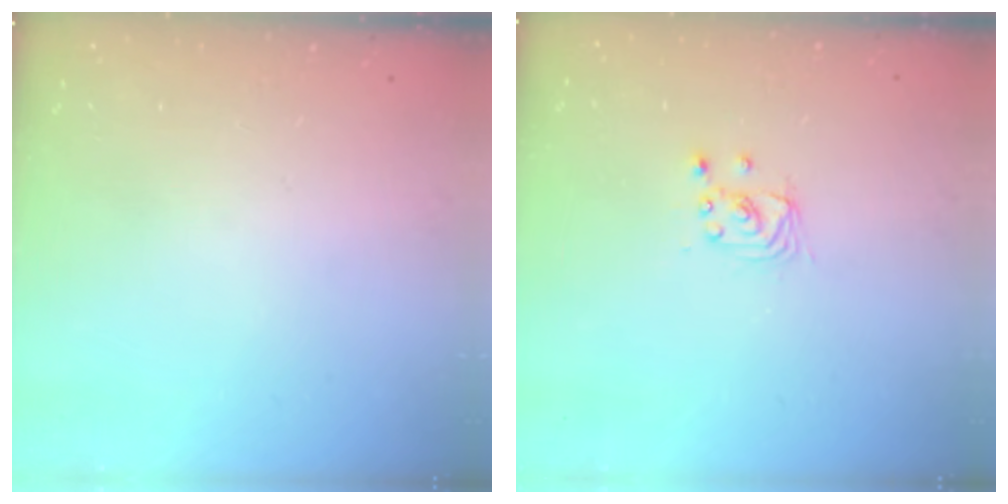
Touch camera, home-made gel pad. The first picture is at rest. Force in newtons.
{"total": 2.8, "press": 2.8, "slide": 0.2}